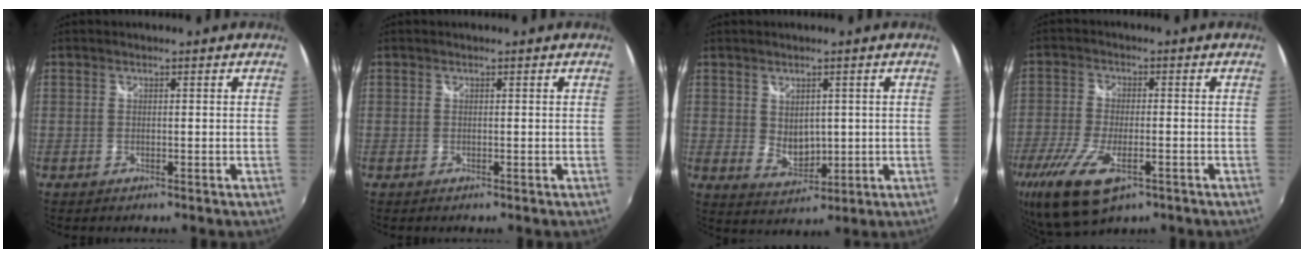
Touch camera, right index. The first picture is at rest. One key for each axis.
{"total": 0.0}
{"total": 5.1, "fx": 1.0, "fy": 3.8, "fz": 3.2, "tx": -0.049, "ty": -0.006, "tz": 0.026}
{"total": 14.7, "fx": -7.8, "fy": 6.0, "fz": 11.0, "tx": -0.242, "ty": -0.052, "tz": -0.136}